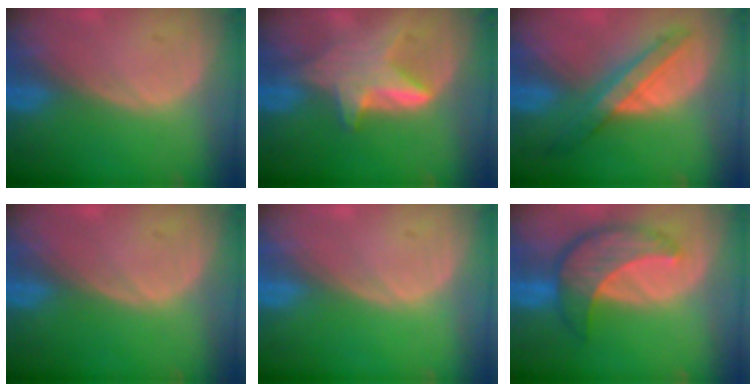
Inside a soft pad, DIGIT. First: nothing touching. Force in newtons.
{"total": 6.1, "press": 5.7, "slide": 2.0}
{"total": 6.3, "press": 6.2, "slide": 1.2}
{"total": 0.0}
{"total": 0.0}
{"total": 8.2, "press": 7.6, "slide": 3.3}